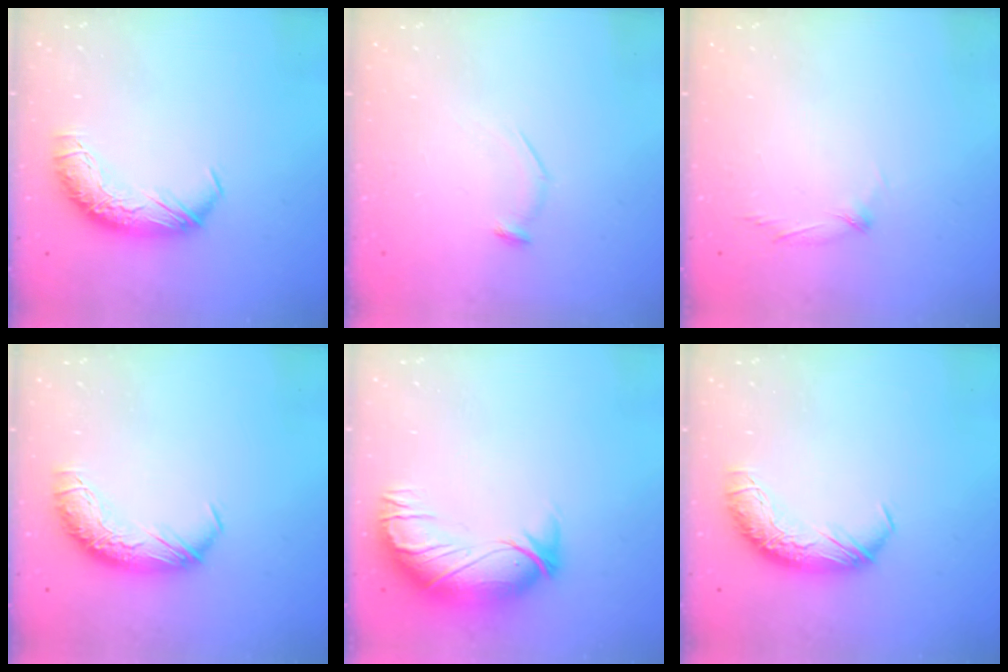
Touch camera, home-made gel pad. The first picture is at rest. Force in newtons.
{"total": 8.9, "press": 8.9, "slide": 0.3}
{"total": 7.7, "press": 7.6, "slide": 0.8}
{"total": 0.0}
{"total": 2.8, "press": 0.3, "slide": 2.8}
{"total": 0.0}